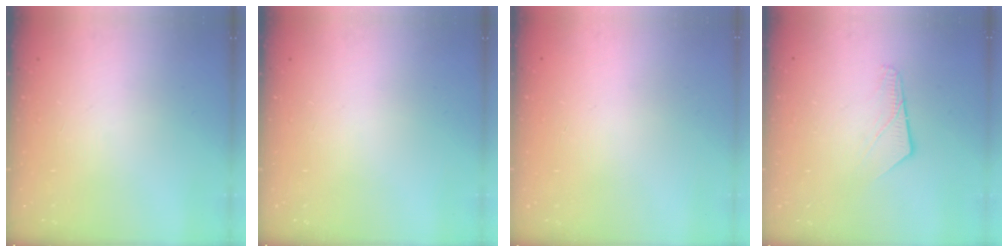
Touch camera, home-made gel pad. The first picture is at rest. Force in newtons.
{"total": 0.0}
{"total": 0.0}
{"total": 7.2, "press": 7.2, "slide": 0.9}